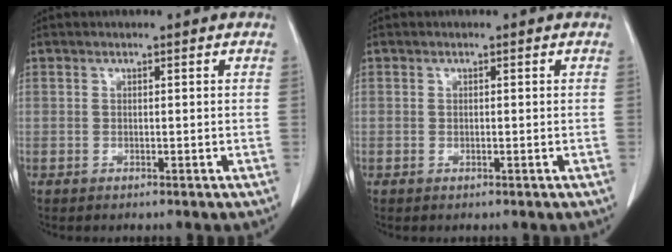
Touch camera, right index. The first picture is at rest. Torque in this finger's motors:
{"motor_torque": [0.08, 0.02, -0.05, -0.01]}